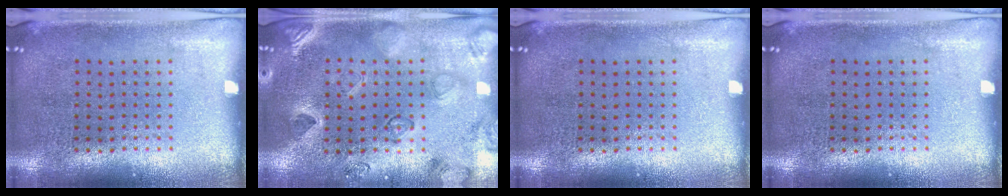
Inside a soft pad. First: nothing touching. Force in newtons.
{"total": 2.3, "press": 2.1, "slide": 1.0}
{"total": 0.0}
{"total": 0.0}